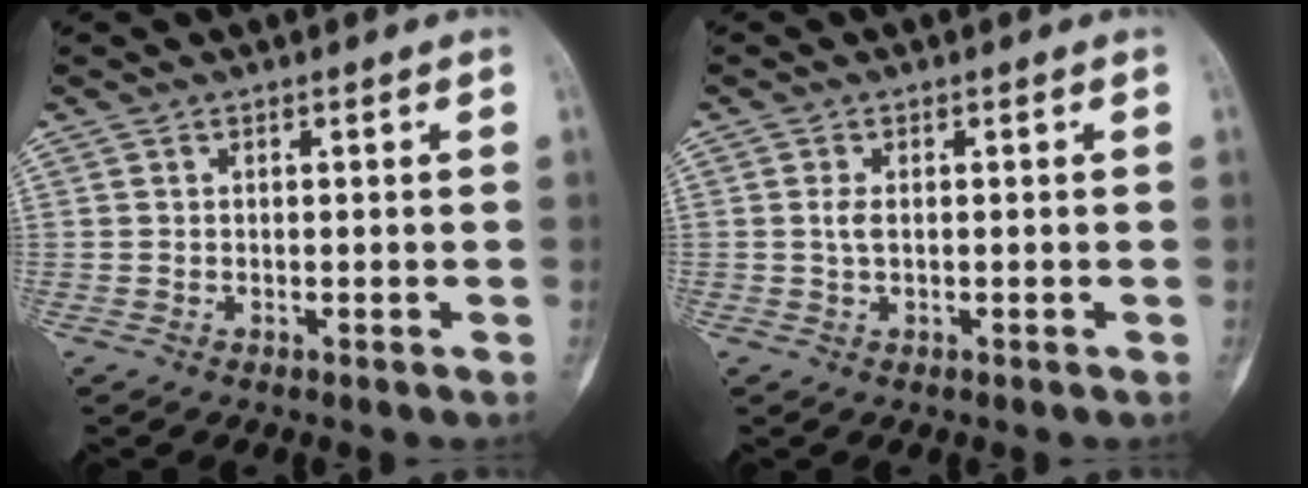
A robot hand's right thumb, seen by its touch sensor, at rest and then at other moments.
{"total": 1.6, "force": [0.1, 0.9, 1.3], "torque": [-0.028, 0.000, 0.001]}